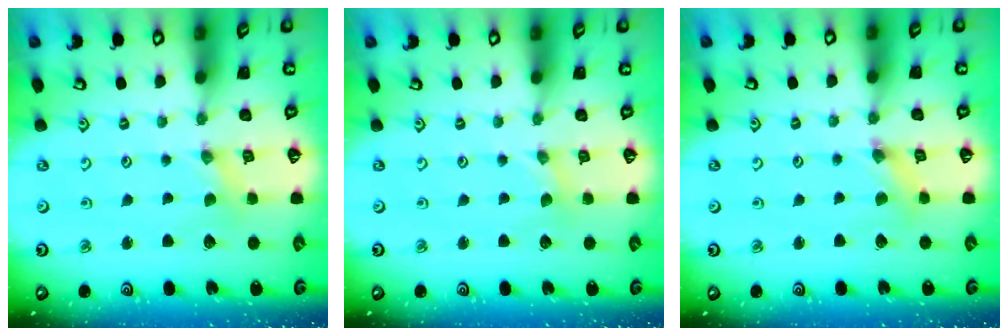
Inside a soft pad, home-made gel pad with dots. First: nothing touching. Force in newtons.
{"total": 0.0}
{"total": 2.5, "press": 2.5, "slide": 0.4}